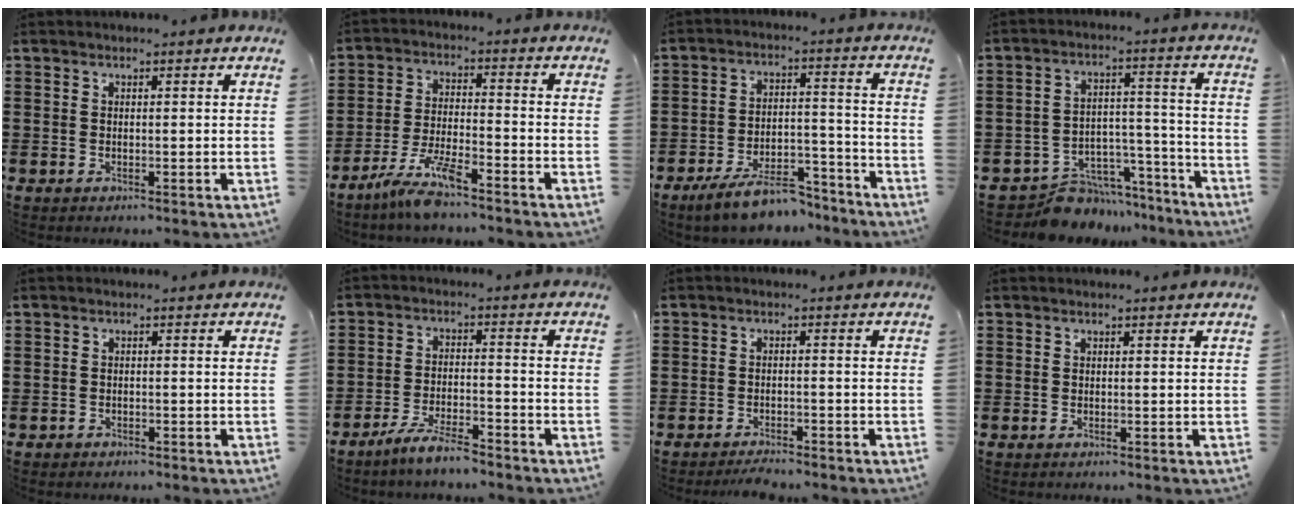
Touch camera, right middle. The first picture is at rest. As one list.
[{"total": 7.0, "force": [-5.5, 0.7, 4.3], "torque": [-0.095, -0.011, -0.105]}, {"total": 9.7, "force": [-8.0, 2.8, 4.7], "torque": [-0.077, 0.026, -0.148]}, {"total": 8.0, "force": [-7.2, 3.2, 1.2], "torque": [-0.017, 0.035, -0.136]}, {"total": 1.2, "force": [-1.1, 0.5, 0.1], "torque": [-0.003, 0.002, -0.025]}, {"total": 5.7, "force": [-5.2, 0.6, 2.4], "torque": [-0.059, -0.004, -0.102]}, {"total": 2.7, "force": [-2.7, 0.4, 0.2], "torque": [-0.008, 0.000, -0.056]}, {"total": 0.0}]